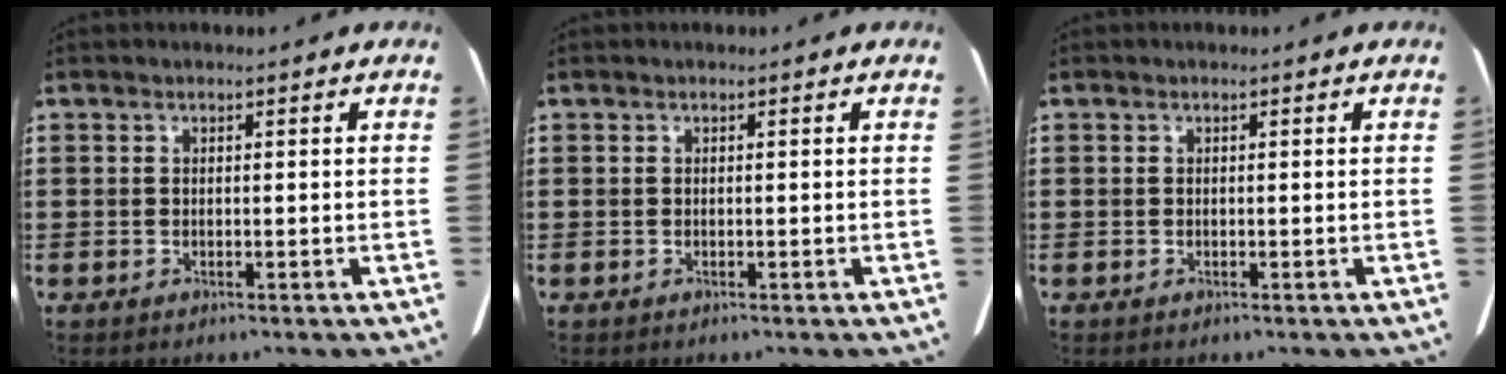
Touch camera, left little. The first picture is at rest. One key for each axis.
{"total": 0.0}
{"total": 0.0}